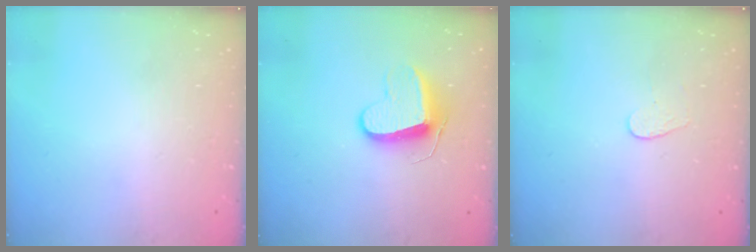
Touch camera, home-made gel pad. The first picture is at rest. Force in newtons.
{"total": 9.7, "press": 9.7, "slide": 0.4}
{"total": 3.8, "press": 3.8, "slide": 0.3}